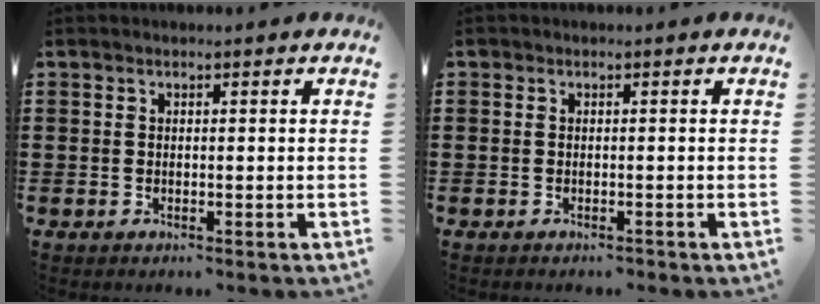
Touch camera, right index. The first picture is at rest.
{"total": 0.8, "force": [-0.6, 0.5, -0.1], "torque": [0.001, 0.005, -0.015]}